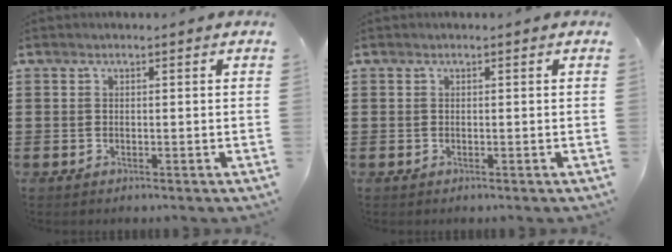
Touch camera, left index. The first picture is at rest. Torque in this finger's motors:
{"motor_torque": [0.00, 0.01, 0.00, 0.00]}